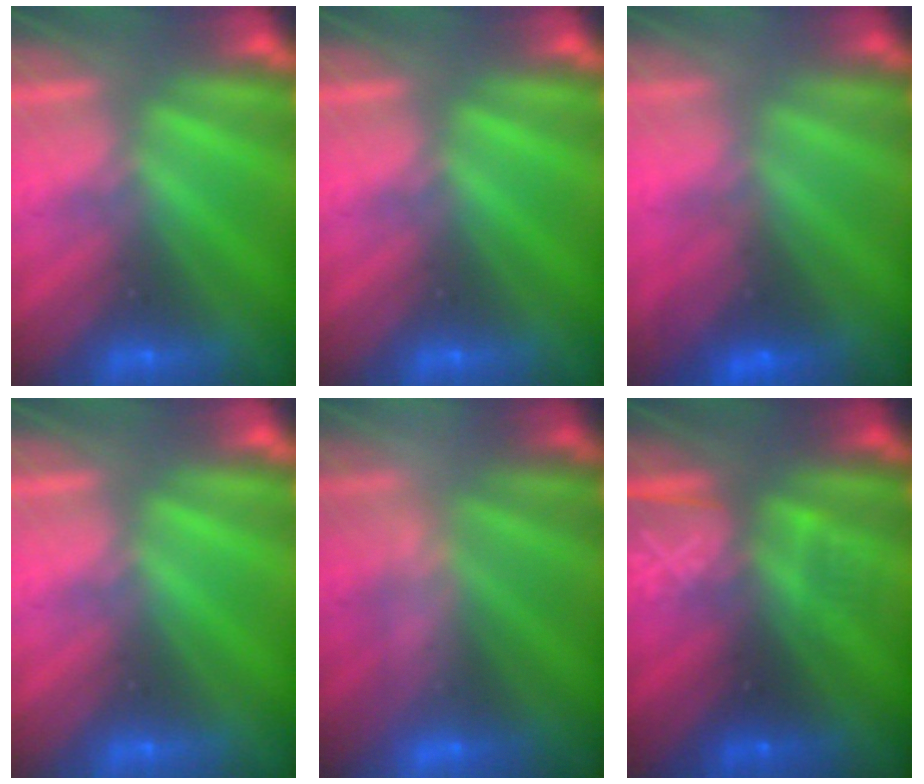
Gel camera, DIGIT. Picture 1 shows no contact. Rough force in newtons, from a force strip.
{"total": 0.0}
{"total": 3.2}
{"total": 0.0}
{"total": 2.4}
{"total": 3.2}